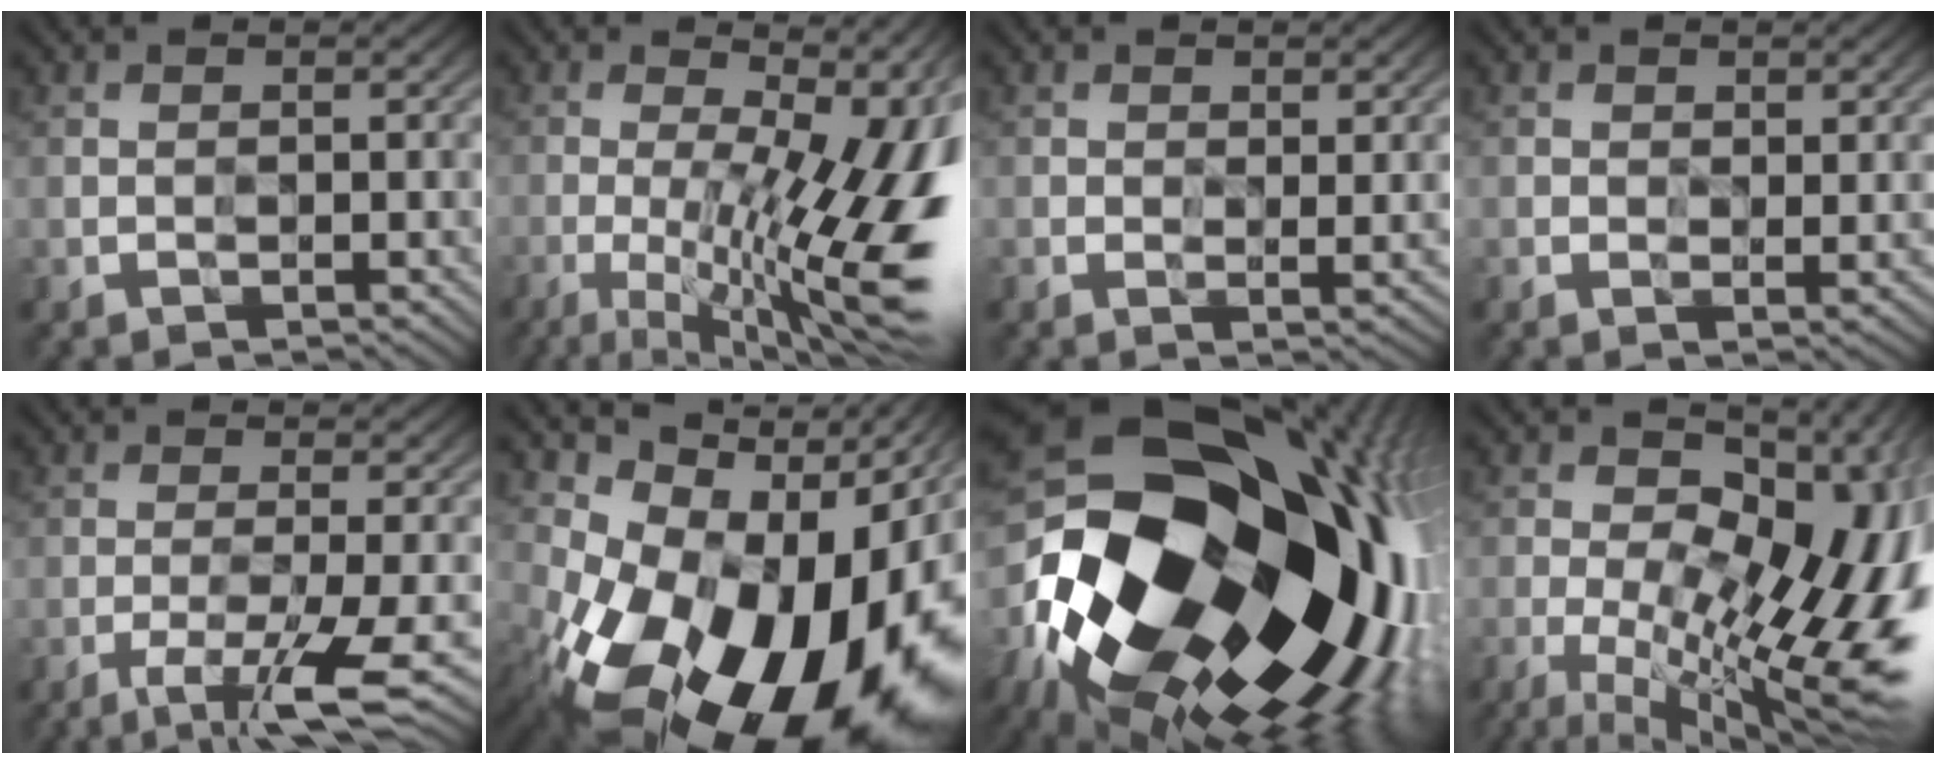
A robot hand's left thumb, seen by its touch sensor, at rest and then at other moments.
{"total": 16.1, "force": [-3.0, 4.5, 15.2], "torque": [-0.182, 0.001, -0.043]}
{"total": 2.4, "force": [0.6, 1.2, 2.0], "torque": [-0.029, -0.001, 0.011]}
{"total": 2.0, "force": [0.9, 1.2, 1.2], "torque": [-0.019, 0.001, 0.016]}
{"total": 7.4, "force": [-4.2, 1.3, 6.0], "torque": [-0.093, -0.003, -0.062]}
{"total": 19.6, "force": [-6.5, 12.3, 13.8], "torque": [-0.239, -0.052, -0.096]}
{"total": 22.2, "force": [-3.8, 14.1, 16.7], "torque": [-0.321, -0.025, -0.074]}
{"total": 18.1, "force": [-3.5, 8.1, 15.8], "torque": [-0.203, -0.006, -0.045]}